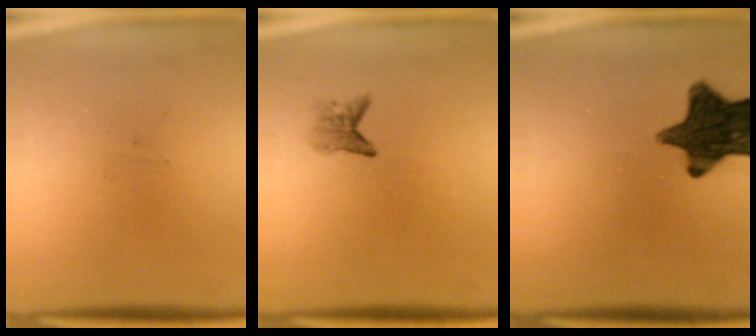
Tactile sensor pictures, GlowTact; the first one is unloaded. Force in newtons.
{"total": 1.8}
{"total": 13.8}